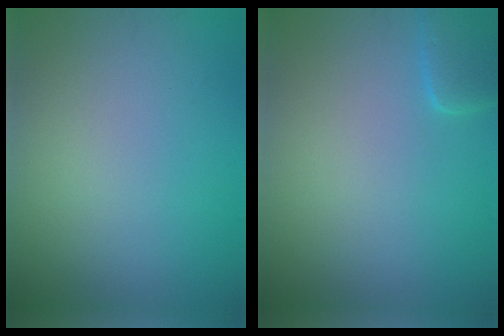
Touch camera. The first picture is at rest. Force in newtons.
{"total": 2.3, "press": 2.3, "slide": 0.2}